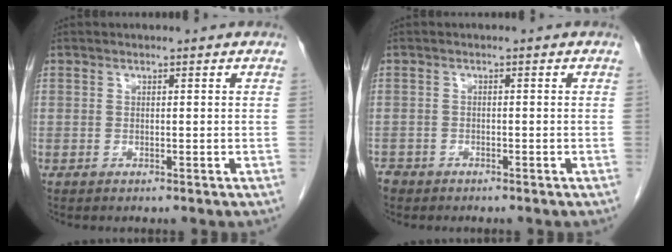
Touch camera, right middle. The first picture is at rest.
{"total": 2.2, "force": [-1.8, 1.2, 0.5], "torque": [-0.014, 0.000, -0.032]}